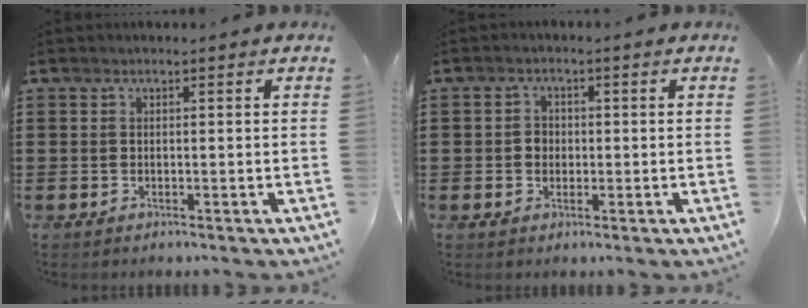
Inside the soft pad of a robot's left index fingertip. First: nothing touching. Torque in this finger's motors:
{"motor_torque": [0.41, 0.31, 0.16, 0.04]}